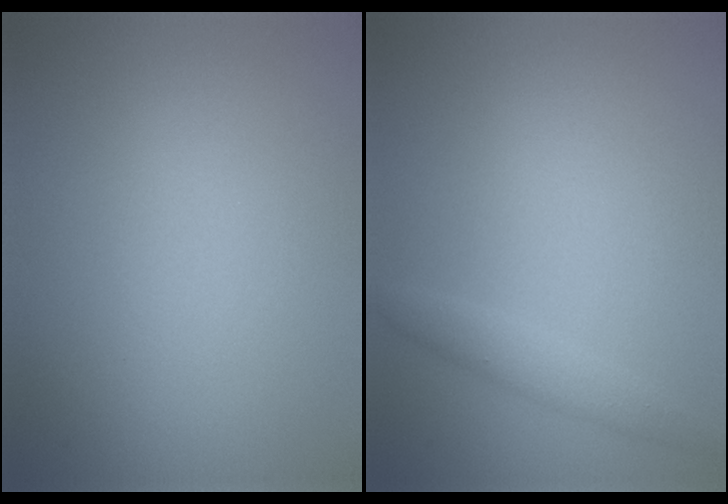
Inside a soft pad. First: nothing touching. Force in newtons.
{"total": 1.6, "press": 1.6, "slide": 0.0}